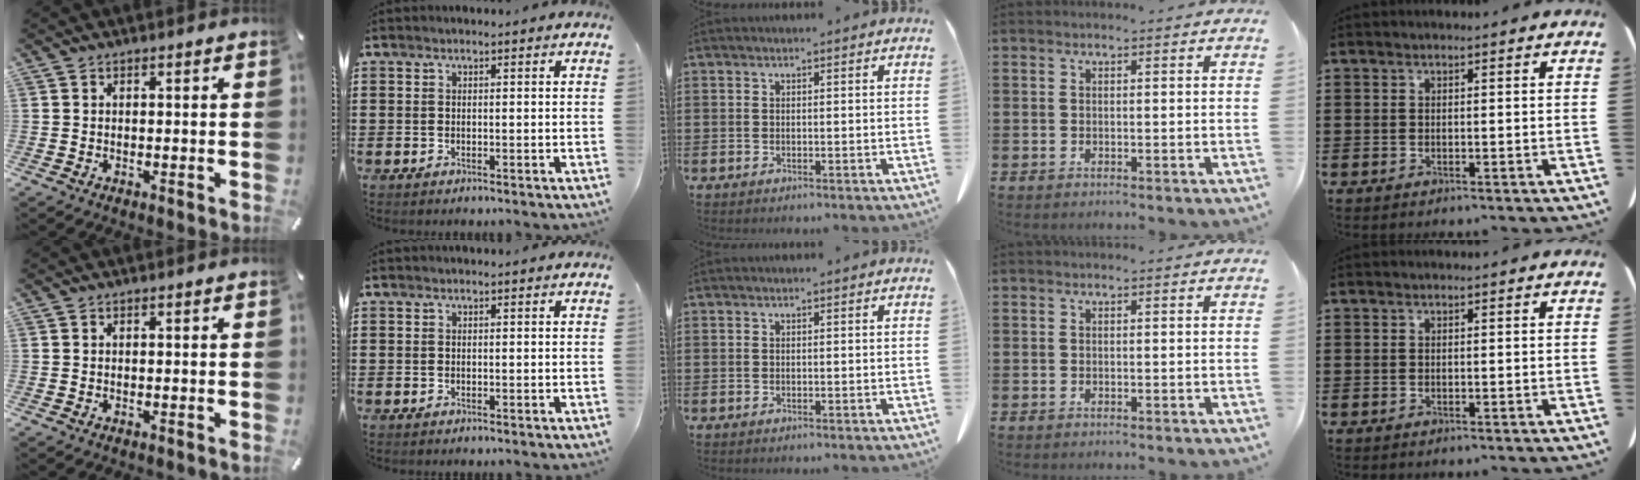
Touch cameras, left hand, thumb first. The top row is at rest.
{}